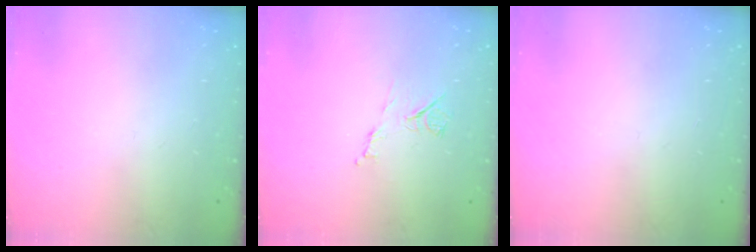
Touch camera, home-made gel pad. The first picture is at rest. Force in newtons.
{"total": 6.6, "press": 6.5, "slide": 0.9}
{"total": 0.0}